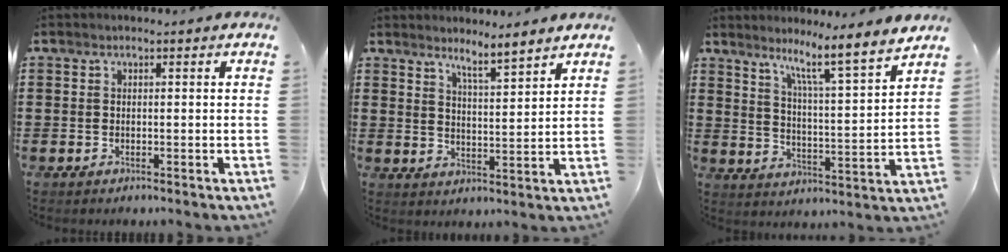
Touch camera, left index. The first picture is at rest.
{"total": 4.3, "force": [4.1, -0.5, 1.5], "torque": [-0.036, -0.025, 0.067]}
{"total": 7.4, "force": [6.0, -0.9, 4.2], "torque": [-0.080, -0.057, 0.087]}